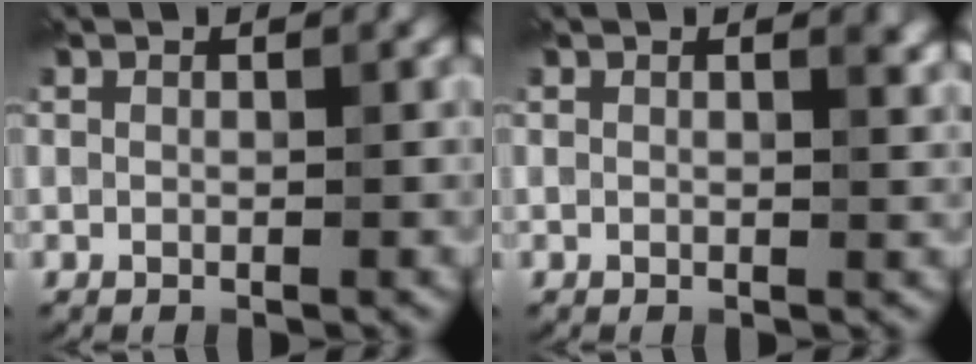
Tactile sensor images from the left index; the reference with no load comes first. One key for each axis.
{"total": 1.2, "fx": 0.6, "fy": 0.4, "fz": 1.0, "tx": -0.008, "ty": 0.001, "tz": 0.007}